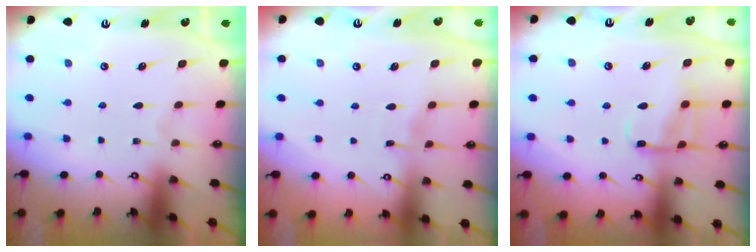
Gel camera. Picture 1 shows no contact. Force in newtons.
{"total": 3.4, "press": 3.4, "slide": 0.4}
{"total": 11.4, "press": 11.3, "slide": 1.2}